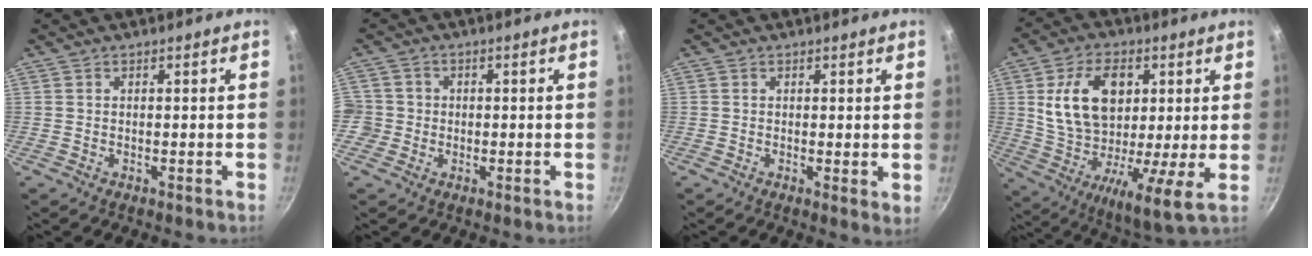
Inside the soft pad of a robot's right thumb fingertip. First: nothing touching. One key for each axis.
{"total": 4.5, "fx": -0.8, "fy": 4.3, "fz": 0.9, "tx": 0.003, "ty": 0.012, "tz": -0.019}
{"total": 2.2, "fx": 0.6, "fy": 0.7, "fz": 2.0, "tx": -0.026, "ty": -0.010, "tz": 0.005}
{"total": 19.8, "fx": 5.1, "fy": 10.1, "fz": 16.3, "tx": -0.268, "ty": -0.026, "tz": 0.073}